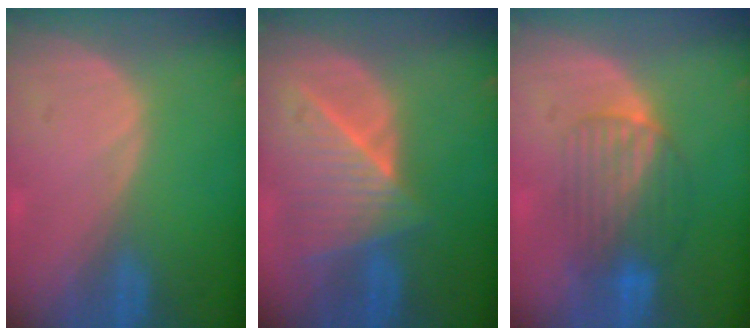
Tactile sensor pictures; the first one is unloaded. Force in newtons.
{"total": 8.0, "press": 7.3, "slide": 3.2}
{"total": 6.6, "press": 6.5, "slide": 1.1}